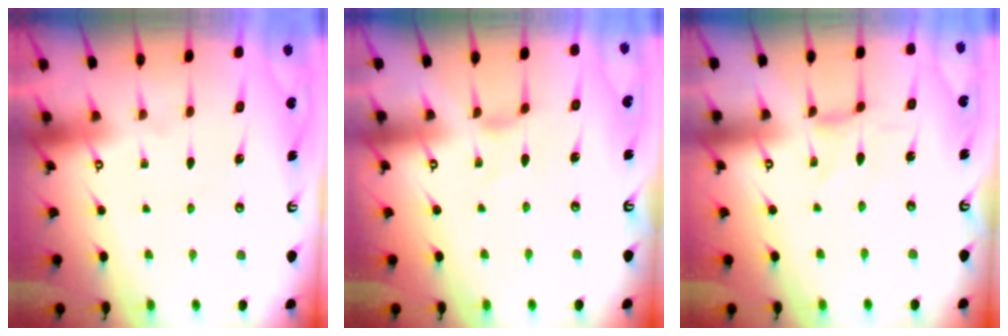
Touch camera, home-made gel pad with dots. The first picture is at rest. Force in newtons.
{"total": 0.7, "press": 0.6, "slide": 0.3}
{"total": 0.0}